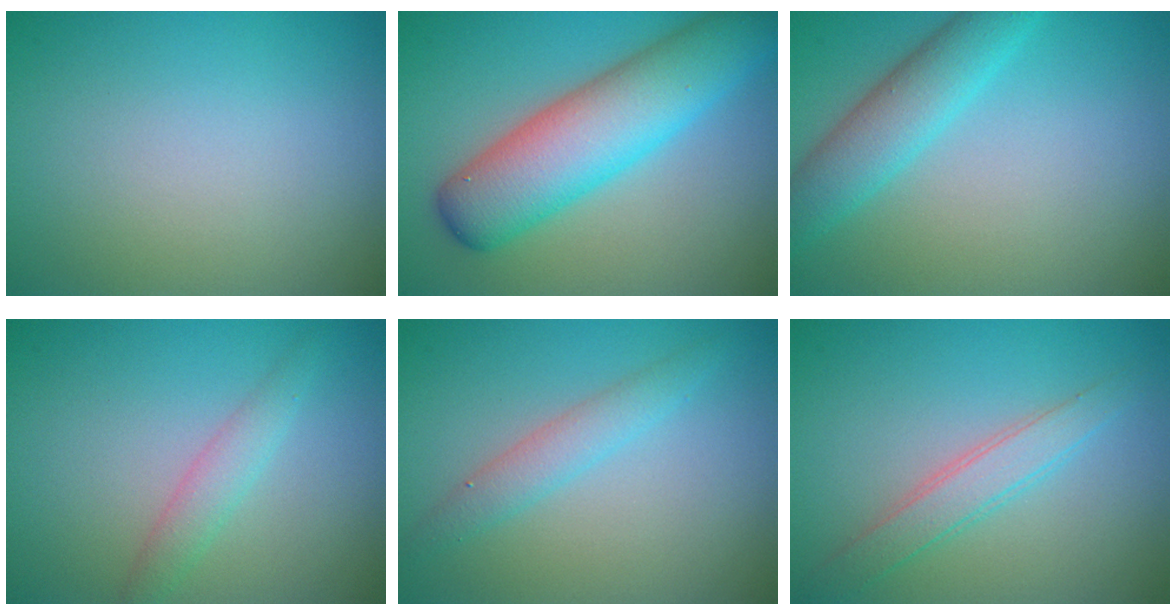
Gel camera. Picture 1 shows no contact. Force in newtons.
{"total": 8.5, "press": 8.5, "slide": 0.2}
{"total": 4.3, "press": 4.3, "slide": 0.1}
{"total": 1.9, "press": 1.9, "slide": 0.1}
{"total": 2.2, "press": 2.2, "slide": 0.0}
{"total": 2.6, "press": 2.6, "slide": 0.1}